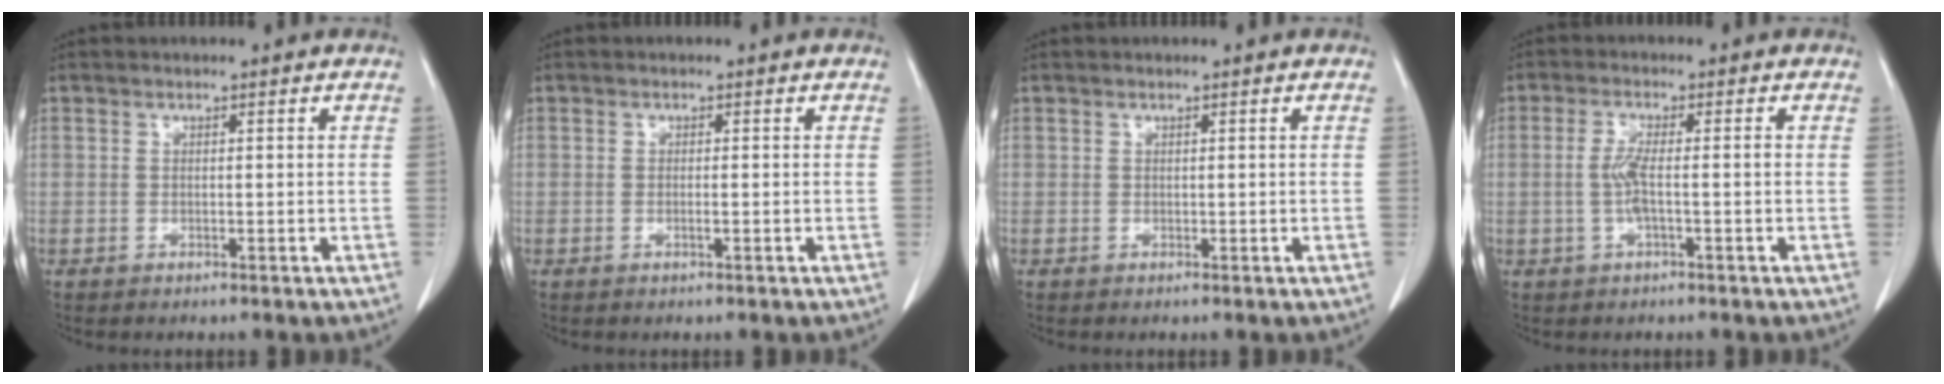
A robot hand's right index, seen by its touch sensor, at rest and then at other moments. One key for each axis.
{"total": 0.8, "fx": -0.2, "fy": -0.1, "fz": 0.7, "tx": -0.013, "ty": 0.001, "tz": -0.002}
{"total": 0.0}
{"total": 3.6, "fx": -0.6, "fy": 0.2, "fz": 3.5, "tx": -0.072, "ty": 0.005, "tz": -0.011}